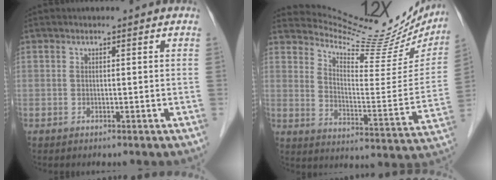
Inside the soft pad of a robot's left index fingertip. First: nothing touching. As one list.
[{"total": 21.5, "force": [19.9, 4.5, 6.8], "torque": [-0.095, -0.058, 0.261]}]